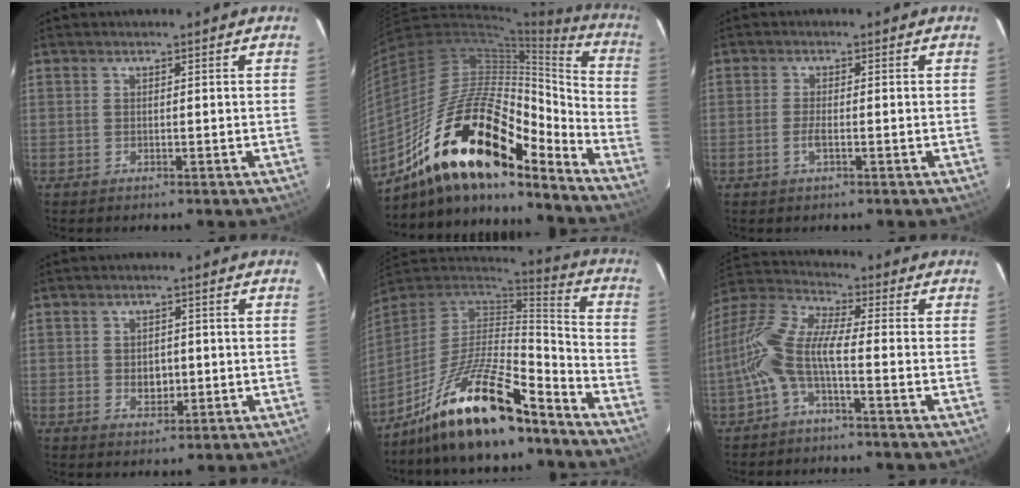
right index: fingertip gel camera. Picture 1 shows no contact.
{"total": 24.7, "force": [-15.6, 8.4, 17.1], "torque": [-0.296, -0.013, -0.277]}
{"total": 2.3, "force": [-0.9, 0.5, 2.0], "torque": [-0.045, -0.001, -0.018]}
{"total": 3.8, "force": [-0.4, 2.9, 2.4], "torque": [-0.039, 0.000, -0.002]}
{"total": 19.7, "force": [-14.0, 5.0, 12.9], "torque": [-0.254, -0.009, -0.252]}
{"total": 10.0, "force": [-2.8, 2.3, 9.4], "torque": [-0.207, 0.011, -0.061]}